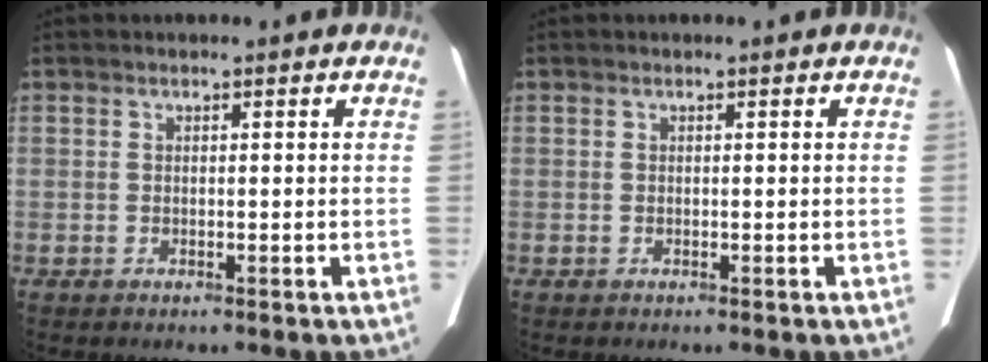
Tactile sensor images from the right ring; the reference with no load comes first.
{"total": 0.0}